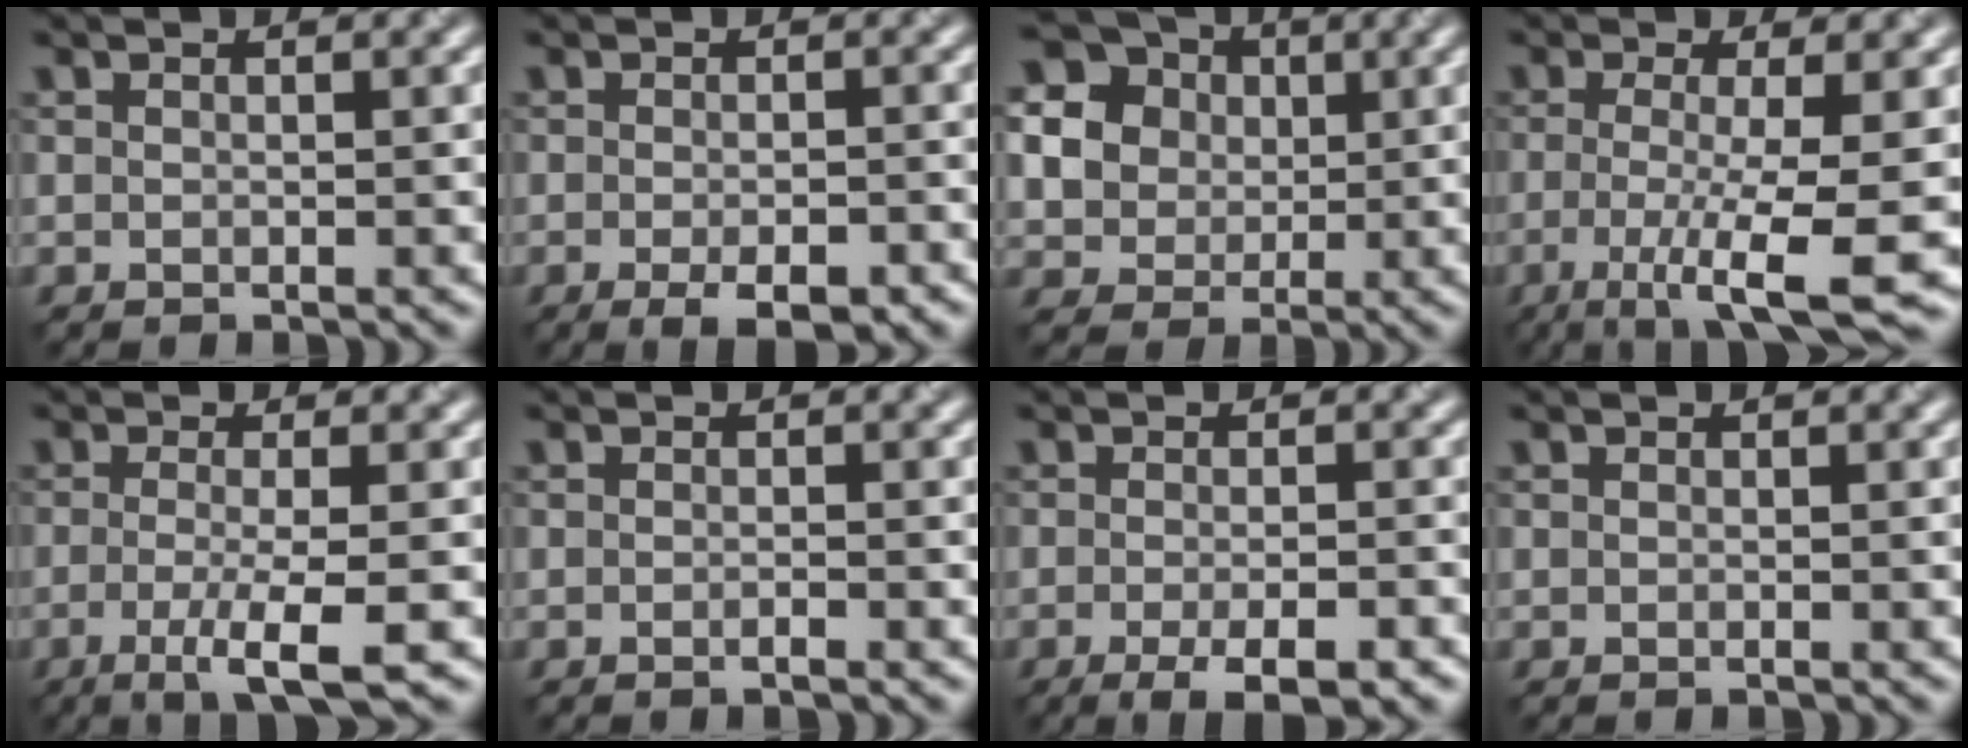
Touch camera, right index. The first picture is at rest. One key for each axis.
{"total": 3.3, "fx": -2.1, "fy": 0.5, "fz": 2.5, "tx": -0.044, "ty": 0.000, "tz": -0.018}
{"total": 12.5, "fx": 3.4, "fy": 11.1, "fz": 4.5, "tx": -0.145, "ty": 0.030, "tz": 0.067}
{"total": 7.1, "fx": -2.0, "fy": 1.3, "fz": 6.6, "tx": -0.111, "ty": -0.010, "tz": -0.028}
{"total": 4.6, "fx": -1.9, "fy": 0.8, "fz": 4.1, "tx": -0.079, "ty": -0.004, "tz": -0.029}
{"total": 0.9, "fx": -0.5, "fy": 0.2, "fz": 0.7, "tx": -0.002, "ty": -0.002, "tz": -0.010}
{"total": 4.6, "fx": -2.6, "fy": 0.8, "fz": 3.6, "tx": -0.055, "ty": 0.003, "tz": -0.027}
{"total": 0.0}